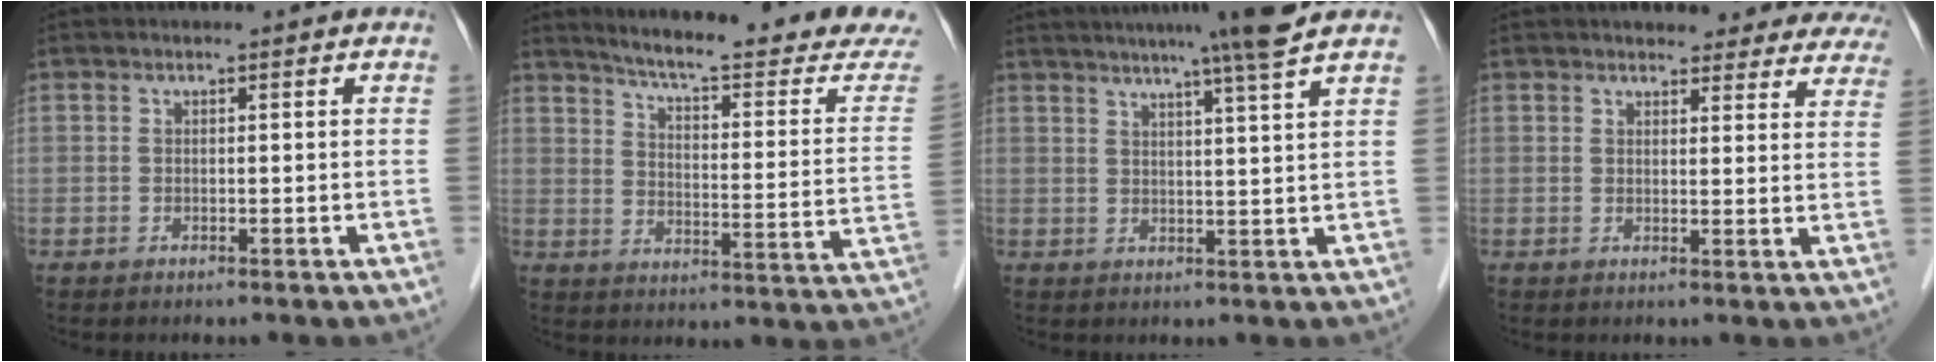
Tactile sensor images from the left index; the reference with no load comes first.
{"total": 22.7, "force": [20.9, 0.4, 8.7], "torque": [-0.127, -0.093, 0.257]}
{"total": 10.1, "force": [8.3, -1.8, 5.3], "torque": [-0.080, 0.004, 0.104]}
{"total": 16.2, "force": [14.8, 4.6, 4.7], "torque": [-0.021, -0.003, 0.150]}